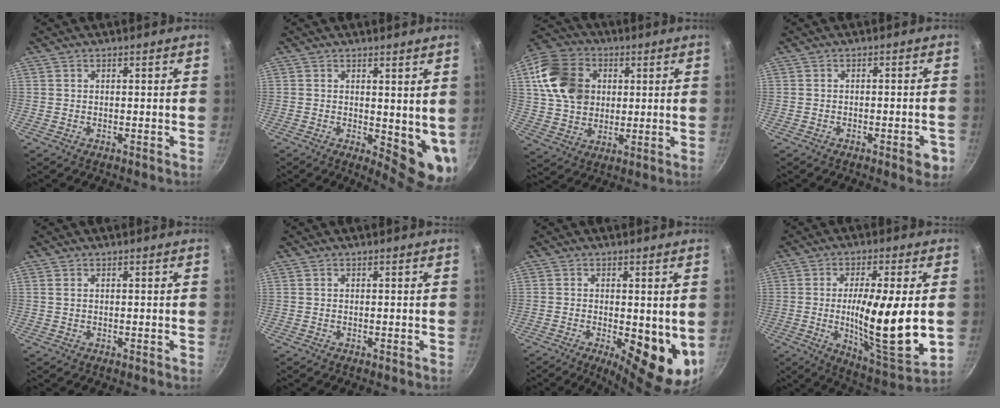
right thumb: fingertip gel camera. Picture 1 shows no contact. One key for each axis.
{"total": 8.2, "fx": 1.4, "fy": 3.6, "fz": 7.3, "tx": -0.075, "ty": -0.024, "tz": 0.025}
{"total": 16.2, "fx": 3.9, "fy": 12.9, "fz": 9.0, "tx": -0.145, "ty": 0.004, "tz": 0.069}
{"total": 5.1, "fx": -2.3, "fy": 1.8, "fz": 4.2, "tx": -0.040, "ty": 0.012, "tz": -0.026}
{"total": 0.6, "fx": 0.2, "fy": 0.4, "fz": 0.4, "tx": -0.008, "ty": 0.000, "tz": 0.003}
{"total": 0.0}
{"total": 11.8, "fx": -2.0, "fy": 4.4, "fz": 10.8, "tx": -0.126, "ty": -0.013, "tz": -0.015}
{"total": 19.2, "fx": -0.9, "fy": 4.5, "fz": 18.6, "tx": -0.298, "ty": -0.021, "tz": -0.013}